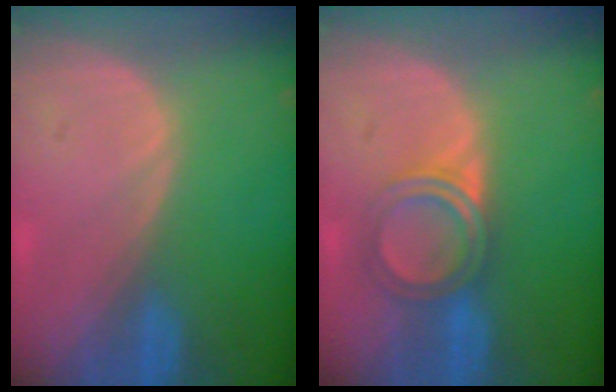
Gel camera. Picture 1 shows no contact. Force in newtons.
{"total": 4.8, "press": 4.6, "slide": 1.4}